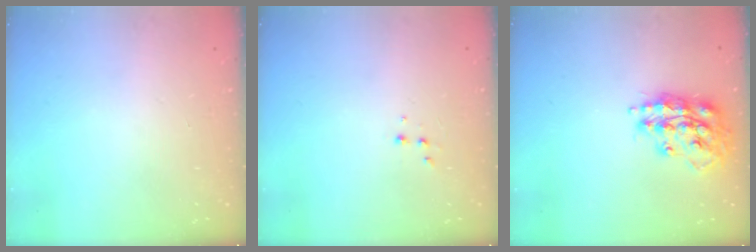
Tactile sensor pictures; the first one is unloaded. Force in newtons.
{"total": 1.9, "press": 1.9, "slide": 0.2}
{"total": 16.2, "press": 16.2, "slide": 1.4}